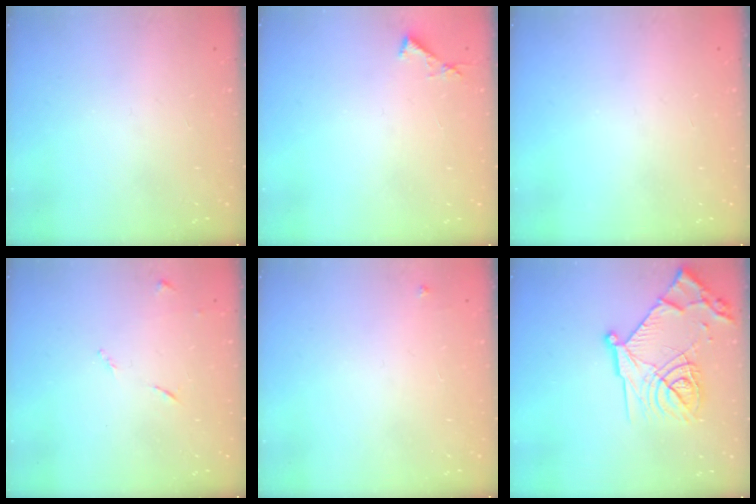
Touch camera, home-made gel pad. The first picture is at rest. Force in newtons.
{"total": 3.8, "press": 3.8, "slide": 0.3}
{"total": 0.0}
{"total": 6.3, "press": 6.3, "slide": 0.6}
{"total": 3.2, "press": 3.2, "slide": 0.5}
{"total": 20.3, "press": 20.2, "slide": 1.9}